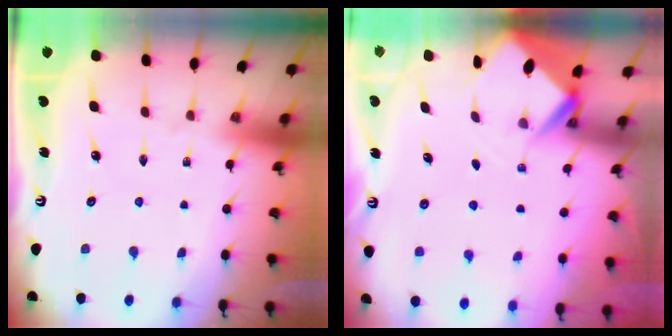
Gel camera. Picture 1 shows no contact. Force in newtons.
{"total": 2.7, "press": 2.7, "slide": 0.1}